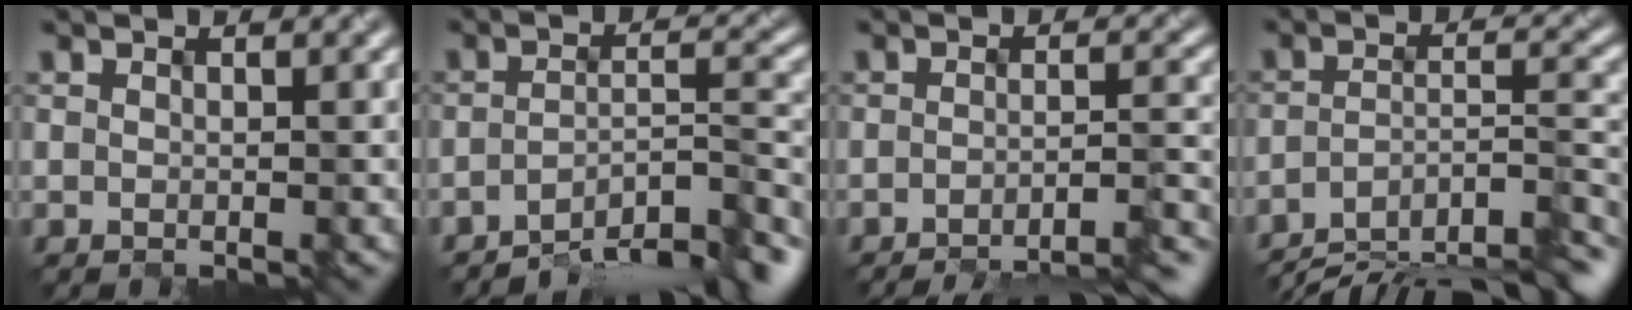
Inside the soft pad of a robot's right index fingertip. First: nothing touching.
{"total": 7.1, "force": [-6.0, 1.2, 3.6], "torque": [-0.049, 0.003, -0.094]}
{"total": 7.5, "force": [-6.1, 1.0, 4.4], "torque": [-0.048, 0.009, -0.072]}
{"total": 10.8, "force": [-9.3, 2.3, 5.1], "torque": [-0.081, 0.008, -0.139]}